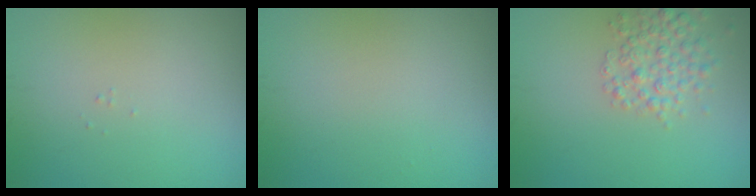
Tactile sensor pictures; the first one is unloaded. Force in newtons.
{"total": 0.0}
{"total": 3.4, "press": 3.4, "slide": 0.1}